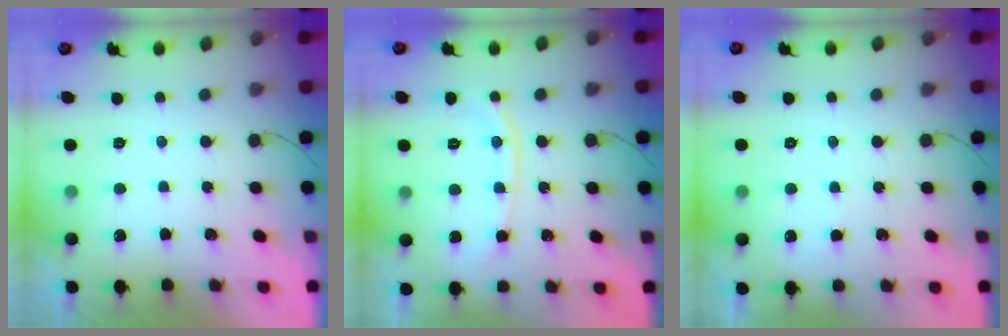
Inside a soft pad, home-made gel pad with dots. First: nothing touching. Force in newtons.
{"total": 9.2, "press": 9.2, "slide": 0.2}
{"total": 2.7, "press": 2.6, "slide": 0.4}